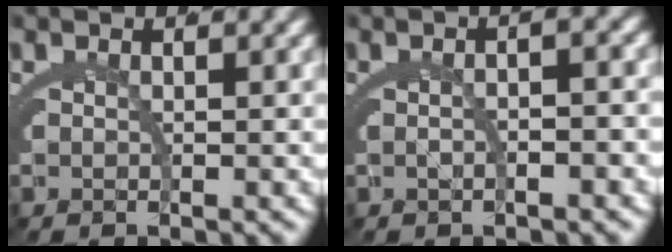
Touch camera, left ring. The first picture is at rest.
{"total": 1.9, "force": [-0.5, 0.3, 1.8], "torque": [-0.015, 0.018, -0.017]}